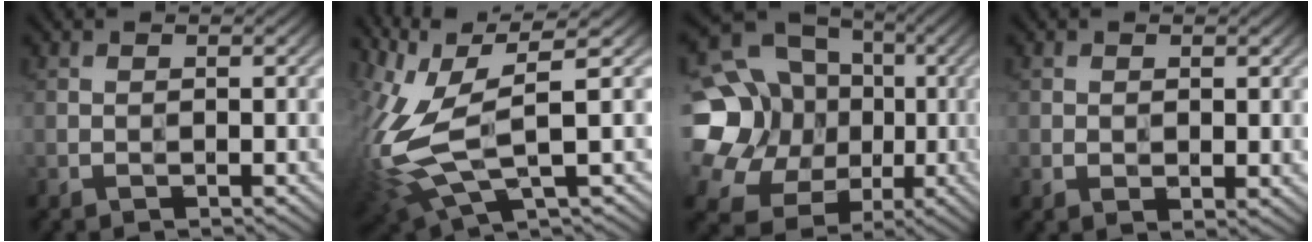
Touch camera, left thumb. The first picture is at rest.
{"total": 12.7, "force": [0.3, 4.6, 11.9], "torque": [-0.287, -0.010, 0.018]}
{"total": 22.4, "force": [-0.5, 20.6, 8.8], "torque": [-0.240, 0.017, -0.031]}
{"total": 1.9, "force": [0.1, 1.1, 1.6], "torque": [-0.028, -0.008, 0.006]}